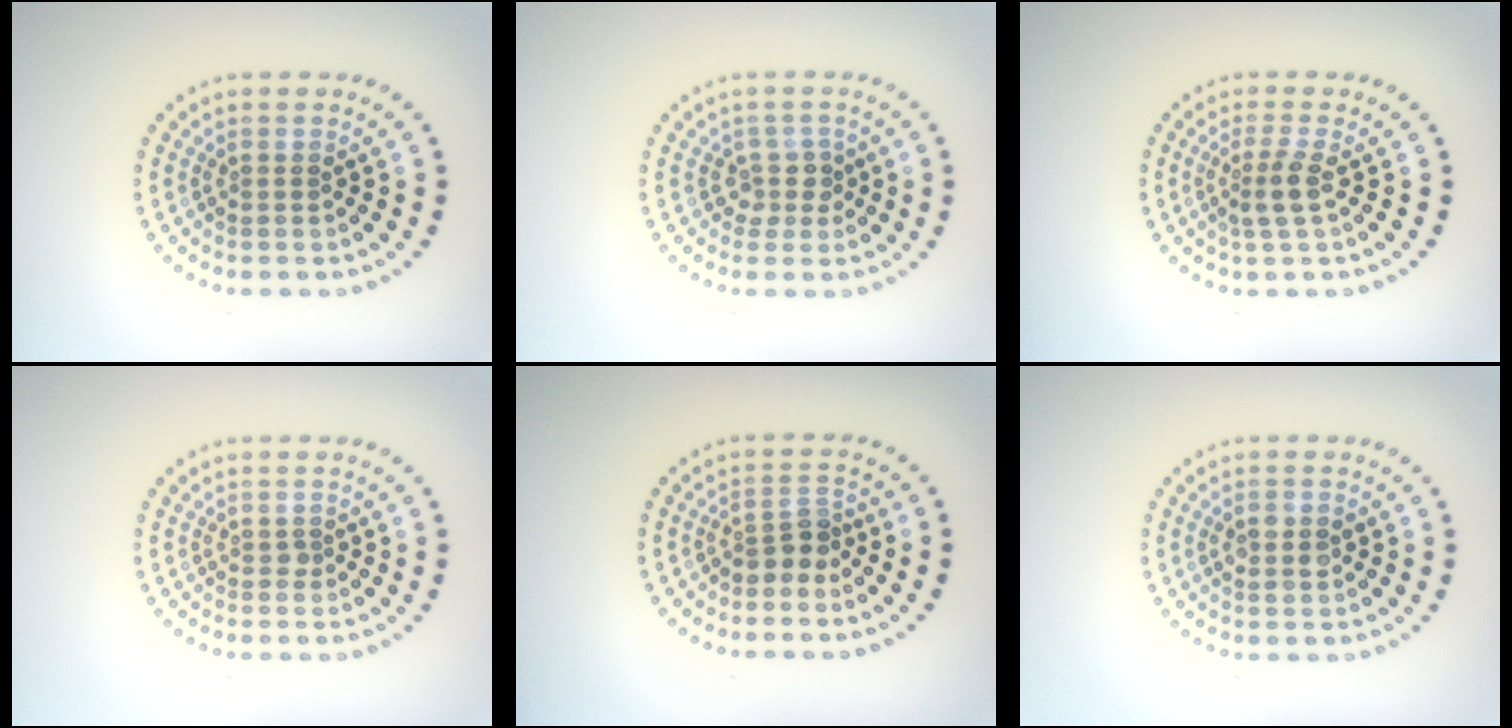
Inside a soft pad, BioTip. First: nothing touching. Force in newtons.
{"total": 1.9, "press": 1.5, "slide": 1.2}
{"total": 2.2, "press": 1.9, "slide": 1.2}
{"total": 0.6, "press": 0.4, "slide": 0.4}
{"total": 2.3, "press": 1.8, "slide": 1.4}
{"total": 2.2, "press": 2.2, "slide": 0.2}